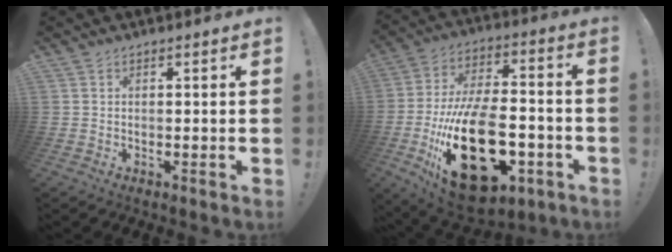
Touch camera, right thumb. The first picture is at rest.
{"total": 29.6, "force": [-9.0, 15.8, 23.4], "torque": [-0.438, 0.051, -0.130]}